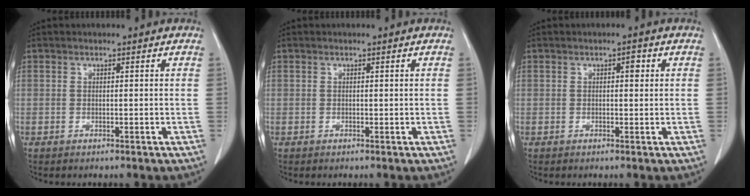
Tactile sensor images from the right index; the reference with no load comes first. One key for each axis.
{"total": 0.0}
{"total": 1.6, "fx": 0.5, "fy": 0.7, "fz": 1.3, "tx": -0.013, "ty": 0.003, "tz": 0.005}